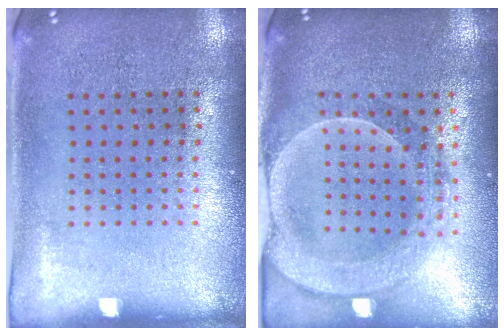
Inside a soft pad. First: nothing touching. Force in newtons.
{"total": 2.2, "press": 2.0, "slide": 0.9}